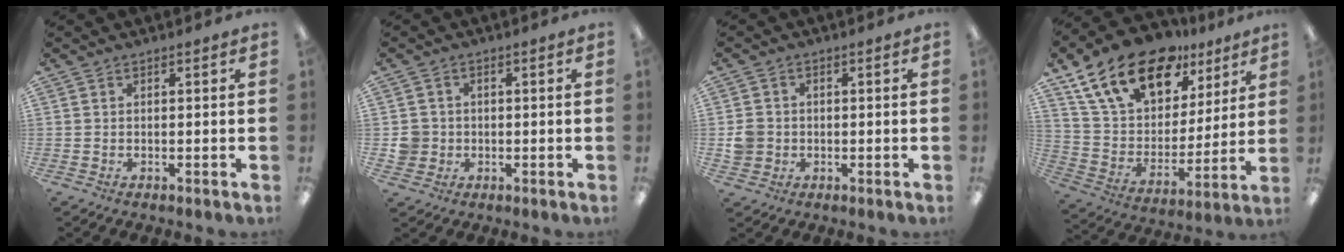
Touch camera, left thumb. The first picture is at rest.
{"total": 4.4, "force": [-0.3, 4.3, 0.9], "torque": [-0.014, 0.009, -0.004]}
{"total": 4.2, "force": [-0.4, 4.1, 1.1], "torque": [-0.015, 0.008, -0.006]}
{"total": 20.8, "force": [13.5, 11.7, 10.6], "torque": [-0.194, -0.067, 0.247]}